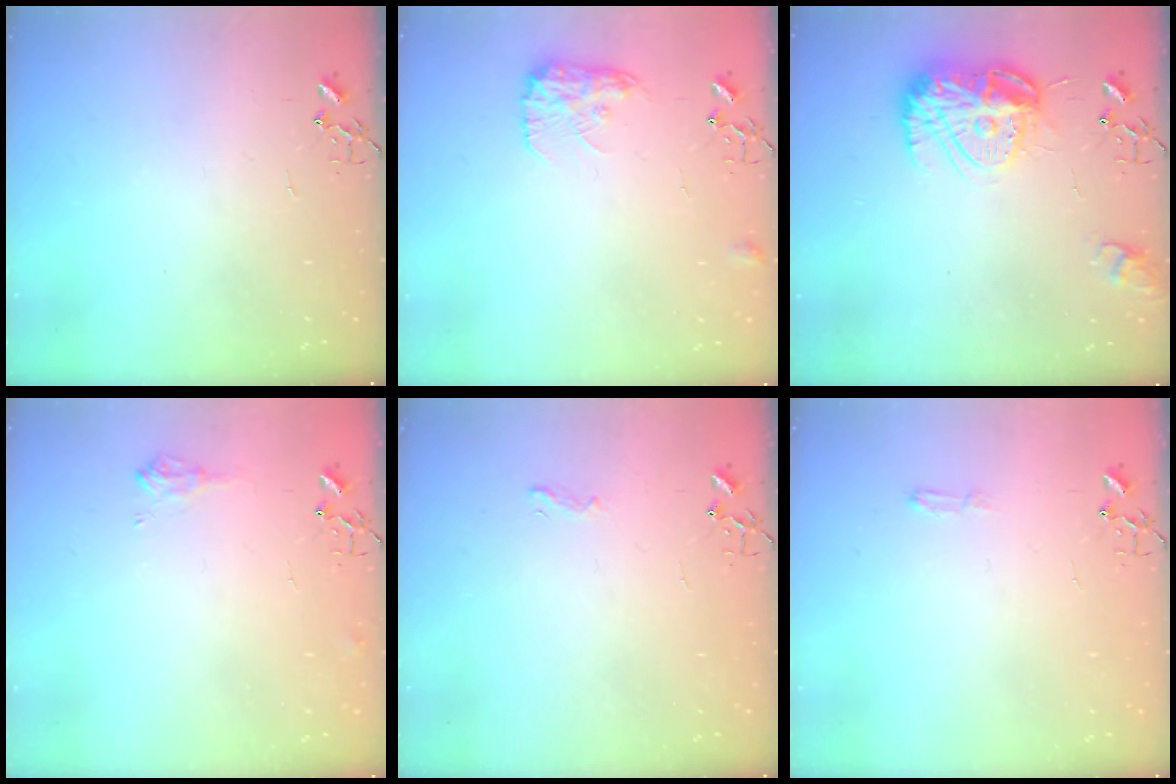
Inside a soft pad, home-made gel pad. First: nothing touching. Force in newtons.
{"total": 10.9, "press": 10.9, "slide": 0.5}
{"total": 14.2, "press": 14.1, "slide": 1.1}
{"total": 7.4, "press": 7.4, "slide": 0.5}
{"total": 5.0, "press": 5.0, "slide": 0.6}
{"total": 3.6, "press": 3.6, "slide": 0.5}